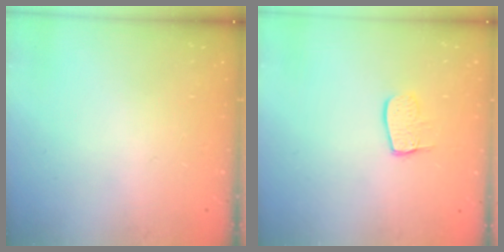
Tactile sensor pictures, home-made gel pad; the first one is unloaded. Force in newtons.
{"total": 7.5, "press": 7.5, "slide": 0.6}